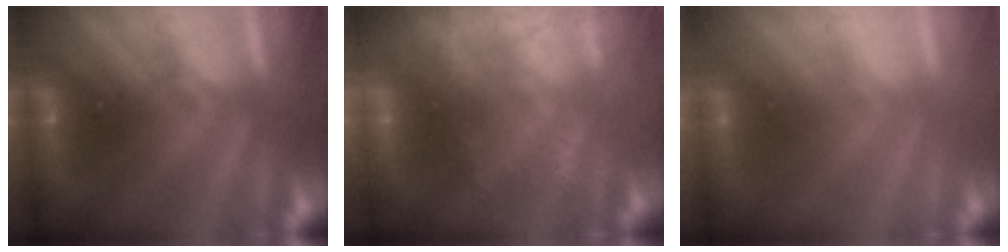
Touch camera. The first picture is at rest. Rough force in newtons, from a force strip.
{"total": 7.5}
{"total": 2.9}